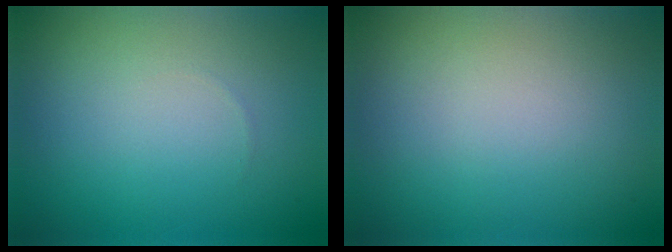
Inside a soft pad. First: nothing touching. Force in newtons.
{"total": 0.0}